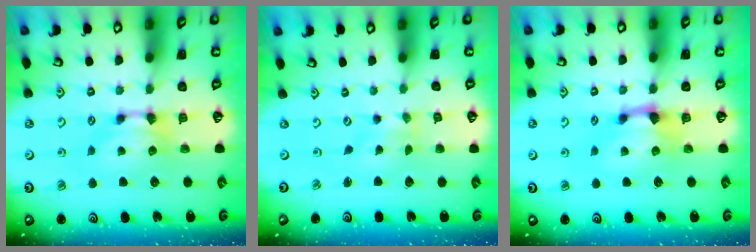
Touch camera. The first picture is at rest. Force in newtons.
{"total": 4.3, "press": 4.2, "slide": 0.9}
{"total": 1.2, "press": 0.3, "slide": 1.2}